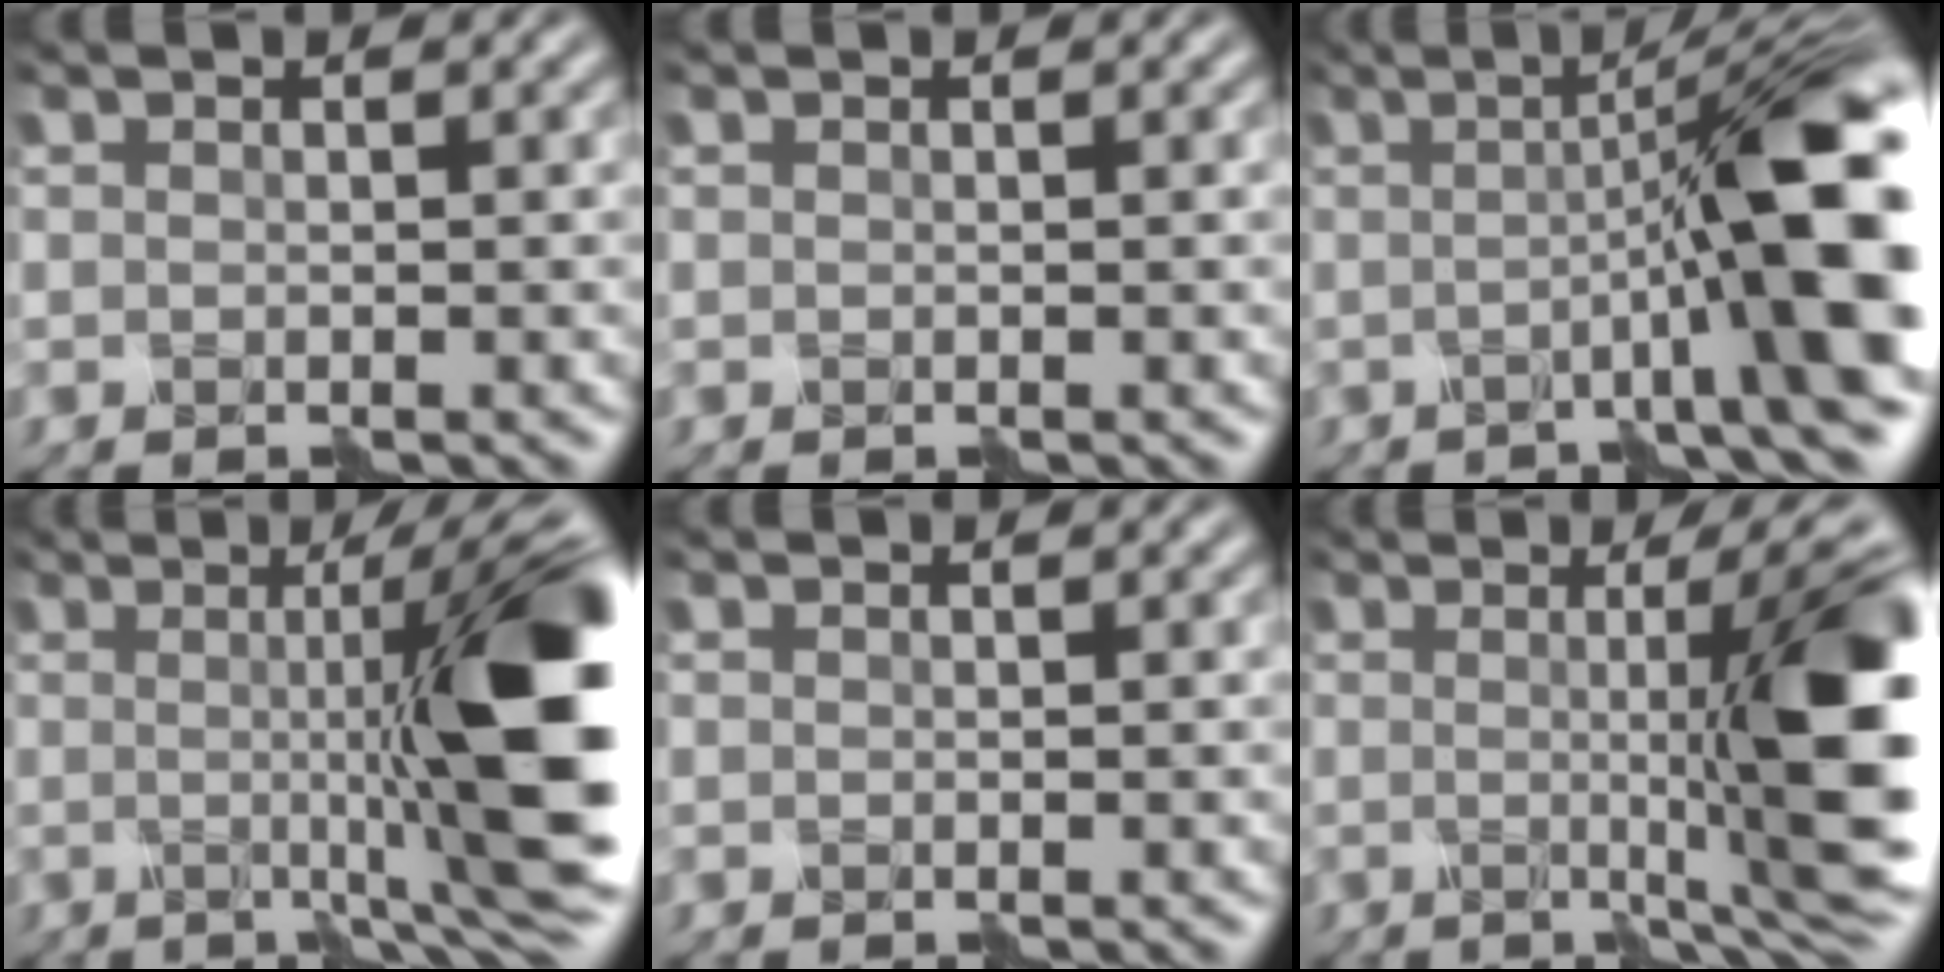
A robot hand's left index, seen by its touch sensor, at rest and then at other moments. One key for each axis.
{"total": 0.0}
{"total": 12.7, "fx": -0.9, "fy": 2.3, "fz": 12.5, "tx": -0.143, "ty": 0.009, "tz": -0.023}
{"total": 14.4, "fx": 0.1, "fy": 3.1, "fz": 14.0, "tx": -0.153, "ty": -0.006, "tz": 0.006}
{"total": 0.0}
{"total": 12.4, "fx": 0.0, "fy": 2.5, "fz": 12.2, "tx": -0.134, "ty": -0.006, "tz": 0.000}